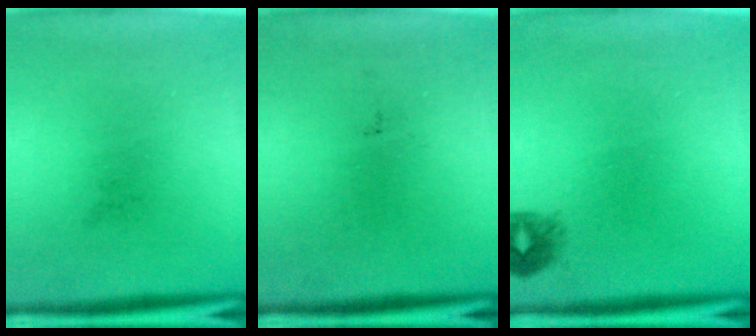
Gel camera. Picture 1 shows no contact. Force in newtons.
{"total": 0.0}
{"total": 1.2}